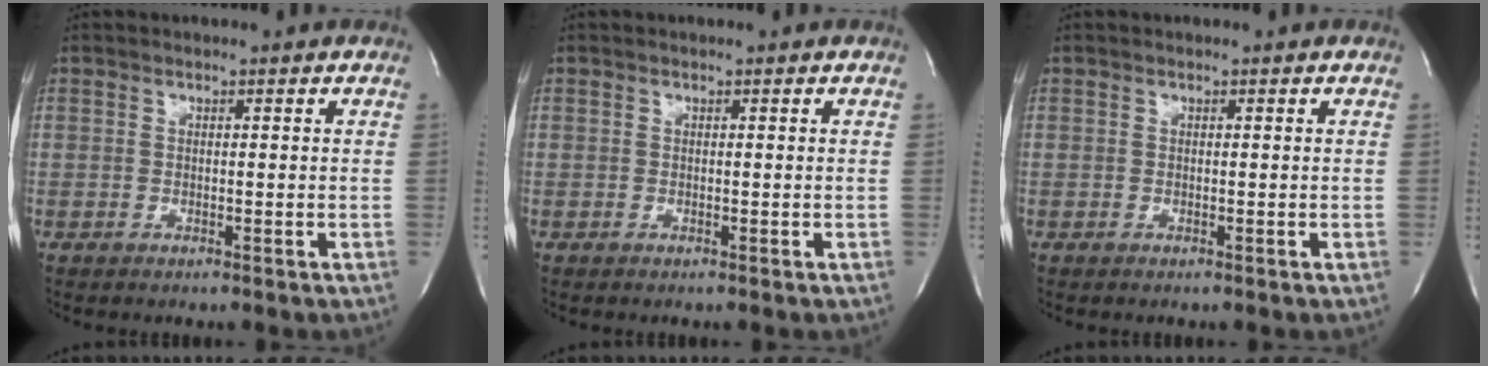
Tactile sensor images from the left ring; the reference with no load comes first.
{"total": 0.0}
{"total": 0.0}